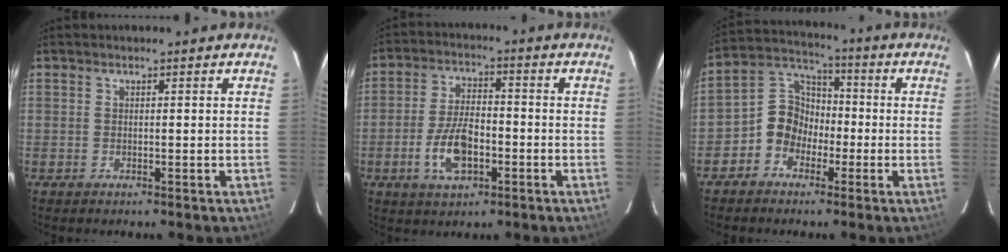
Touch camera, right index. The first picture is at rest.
{"total": 9.3, "force": [-3.3, 4.5, 7.4], "torque": [-0.152, 0.003, -0.056]}
{"total": 7.9, "force": [-3.4, 6.6, 2.6], "torque": [-0.053, 0.033, -0.069]}